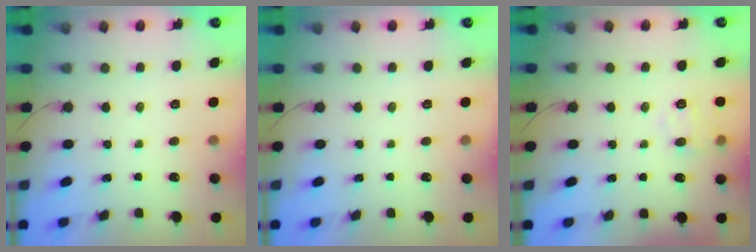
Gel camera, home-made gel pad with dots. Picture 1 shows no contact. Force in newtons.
{"total": 0.0}
{"total": 8.3, "press": 8.2, "slide": 1.5}